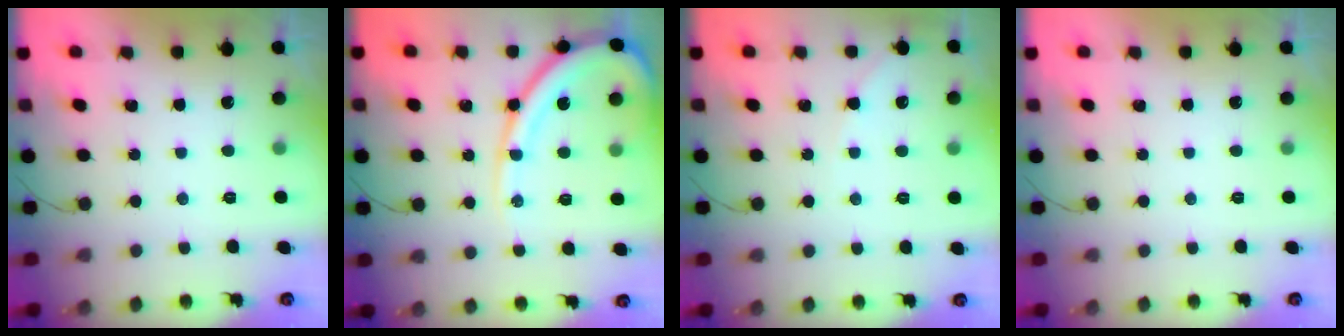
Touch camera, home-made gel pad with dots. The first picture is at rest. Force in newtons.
{"total": 15.8, "press": 15.7, "slide": 1.5}
{"total": 4.0, "press": 4.0, "slide": 0.6}
{"total": 0.0}